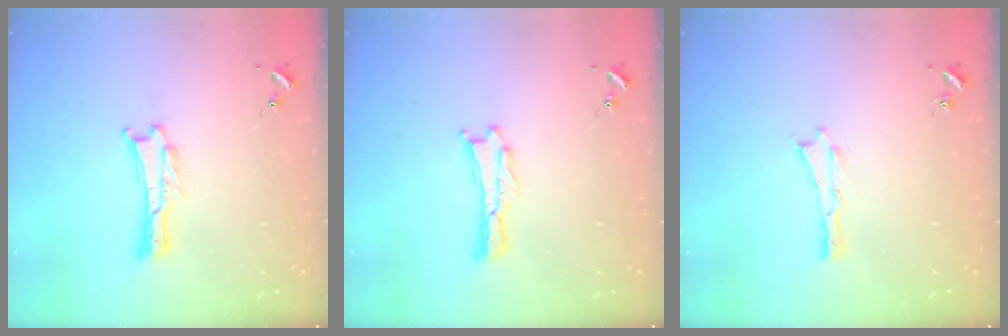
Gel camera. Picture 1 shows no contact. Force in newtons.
{"total": 0.0}
{"total": 0.0}